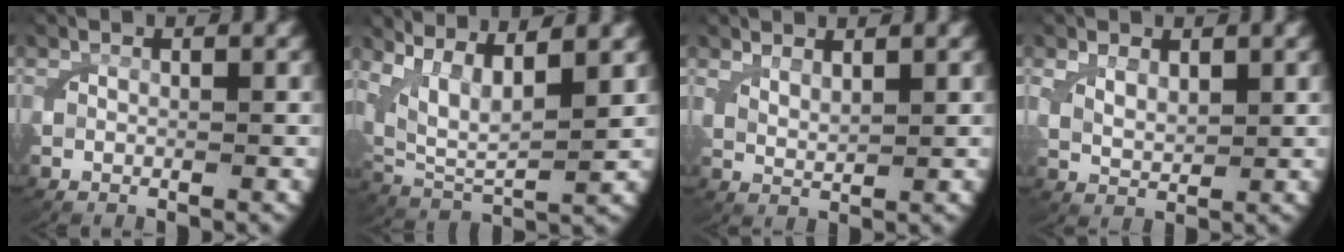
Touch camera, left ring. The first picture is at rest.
{"total": 8.2, "force": [2.7, 5.7, 5.3], "torque": [-0.149, -0.023, 0.050]}
{"total": 1.8, "force": [1.4, 0.3, 1.1], "torque": [-0.029, -0.010, 0.035]}
{"total": 2.1, "force": [1.0, 1.1, 1.5], "torque": [-0.040, -0.015, 0.030]}